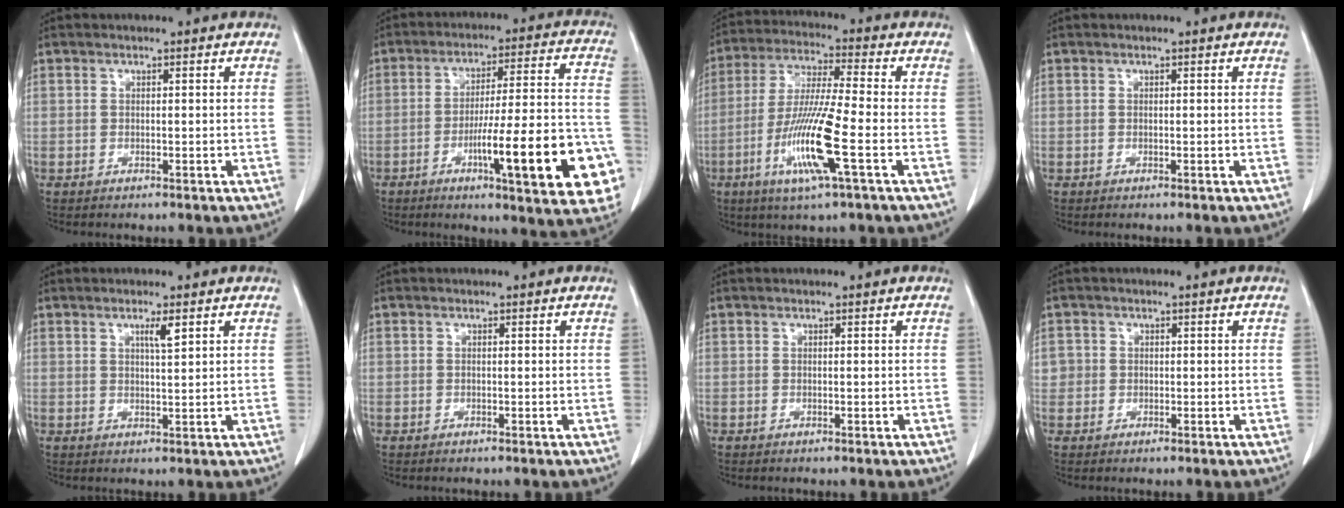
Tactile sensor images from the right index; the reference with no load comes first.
{"total": 20.4, "force": [-7.4, 2.4, 18.9], "torque": [-0.204, 0.012, -0.097]}
{"total": 12.8, "force": [-4.2, 0.0, 12.1], "torque": [-0.244, -0.018, -0.085]}
{"total": 0.0}
{"total": 2.3, "force": [1.3, 0.0, 2.0], "torque": [-0.038, -0.003, 0.022]}
{"total": 0.0}
{"total": 0.0}
{"total": 2.3, "force": [0.1, 2.3, 0.2], "torque": [0.009, 0.007, 0.003]}